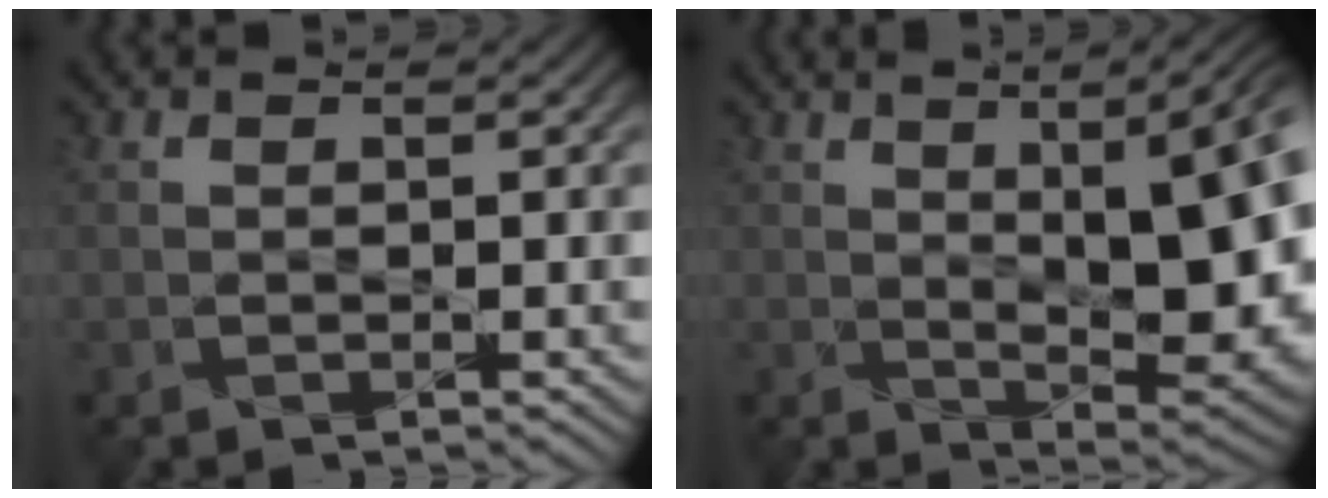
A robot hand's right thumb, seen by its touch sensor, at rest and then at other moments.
{"total": 14.3, "force": [2.1, 5.8, 12.9], "torque": [-0.169, 0.006, 0.041]}